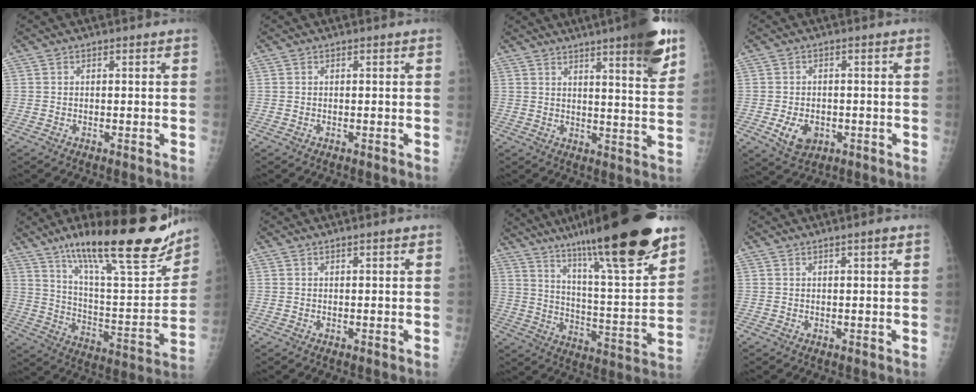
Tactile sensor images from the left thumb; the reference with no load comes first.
{"total": 0.0}
{"total": 13.5, "force": [8.3, 1.8, 10.4], "torque": [-0.125, -0.040, 0.110]}
{"total": 5.6, "force": [-1.6, 4.1, 3.5], "torque": [-0.049, -0.001, -0.018]}
{"total": 27.6, "force": [18.4, 6.5, 19.5], "torque": [-0.268, -0.067, 0.297]}
{"total": 1.0, "force": [0.7, 0.2, 0.7], "torque": [-0.008, -0.002, 0.011]}
{"total": 28.6, "force": [20.3, 3.7, 19.8], "torque": [-0.296, -0.072, 0.321]}
{"total": 1.5, "force": [1.0, 0.1, 1.2], "torque": [-0.016, -0.004, 0.015]}